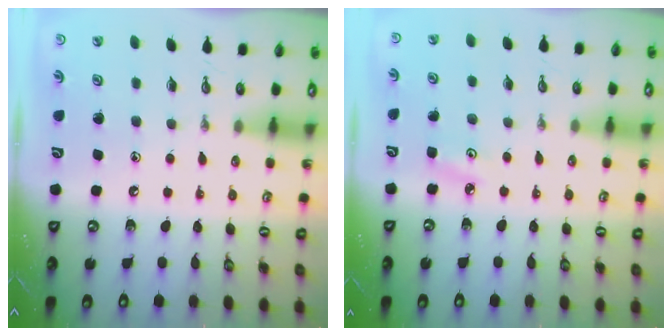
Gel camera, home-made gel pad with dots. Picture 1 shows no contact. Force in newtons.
{"total": 3.7, "press": 3.7, "slide": 0.3}